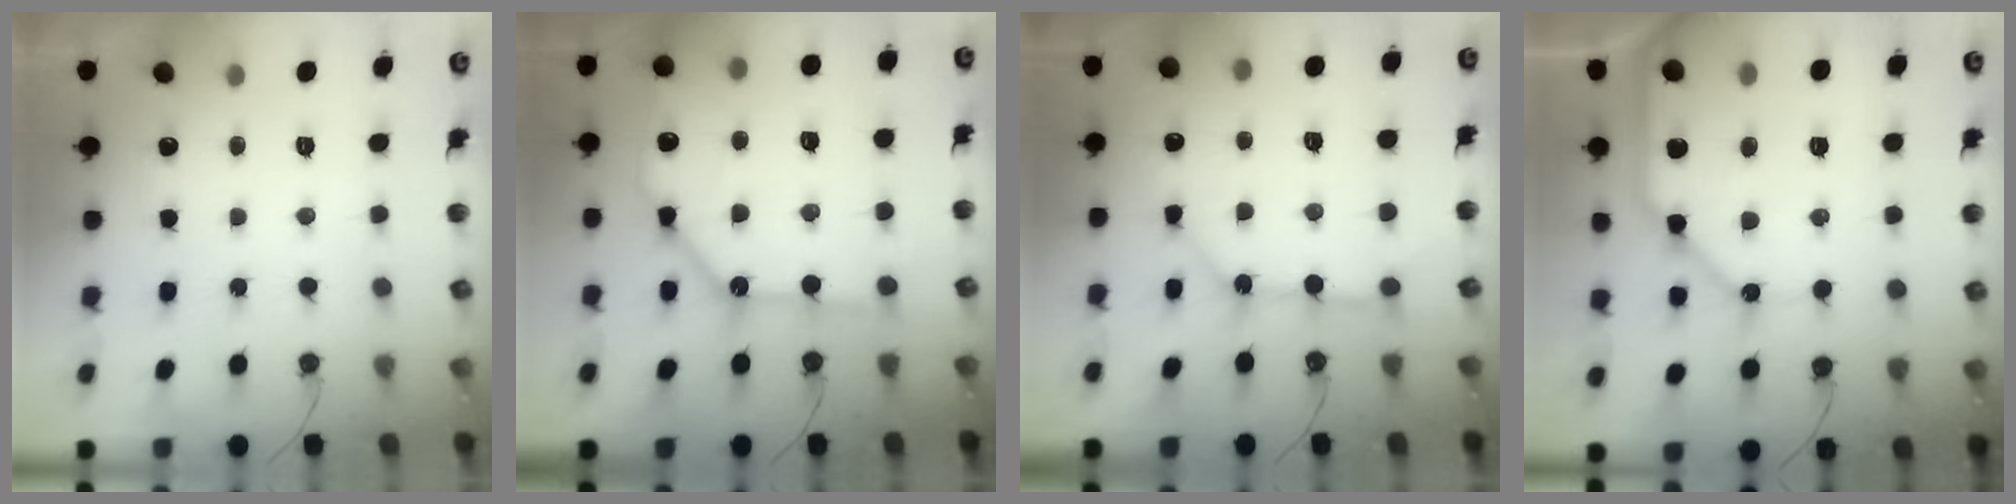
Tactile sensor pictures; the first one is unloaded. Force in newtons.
{"total": 18.5, "press": 18.4, "slide": 2.2}
{"total": 12.8, "press": 12.7, "slide": 1.5}
{"total": 19.2, "press": 19.0, "slide": 2.5}